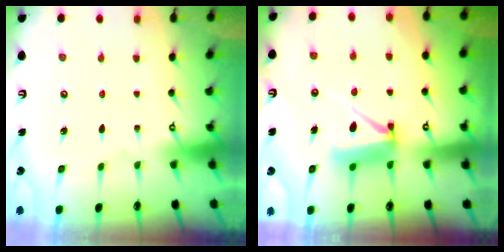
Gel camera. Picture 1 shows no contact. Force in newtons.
{"total": 8.2, "press": 8.1, "slide": 0.8}